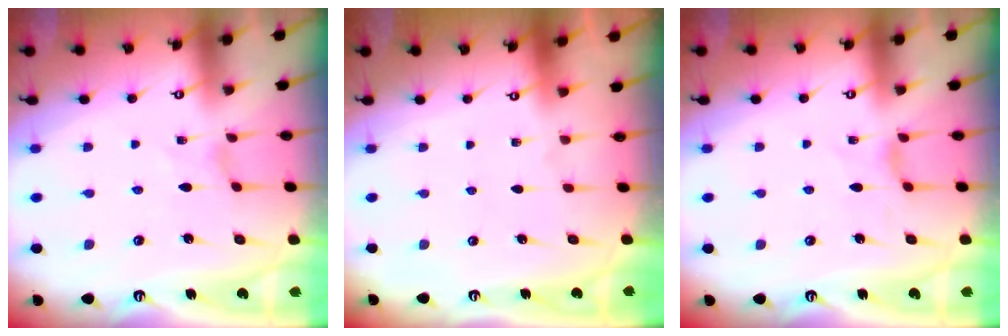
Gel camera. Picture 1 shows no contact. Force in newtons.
{"total": 0.0}
{"total": 2.3, "press": 2.3, "slide": 0.4}